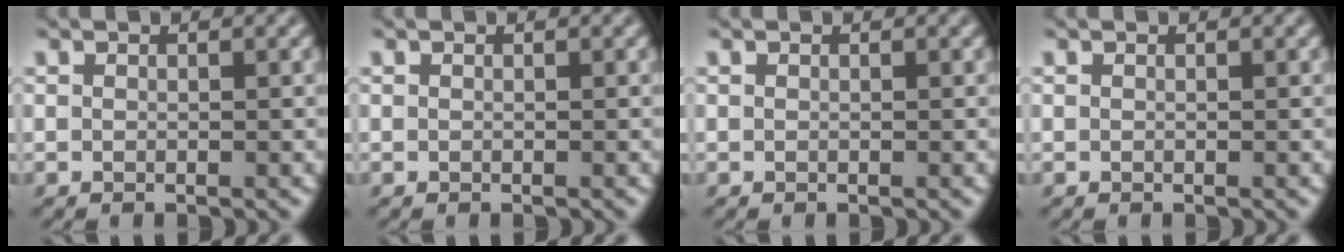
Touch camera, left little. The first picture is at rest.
{"total": 0.0}
{"total": 0.0}
{"total": 0.0}